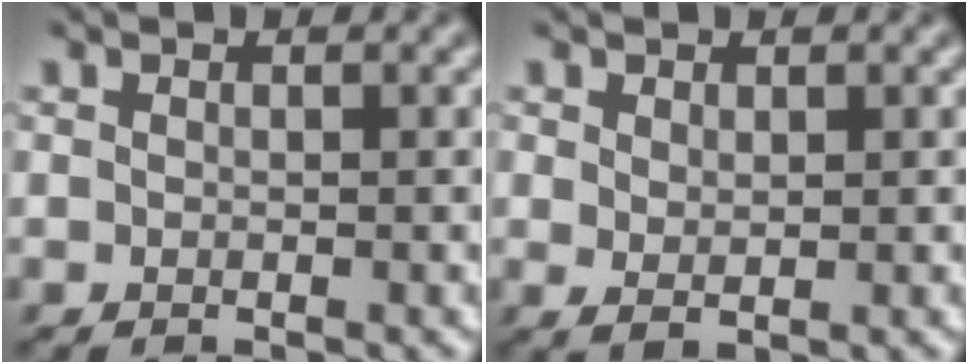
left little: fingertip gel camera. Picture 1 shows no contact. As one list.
[{"total": 1.2, "force": [0.5, 0.6, 0.8], "torque": [-0.019, -0.003, 0.014]}]